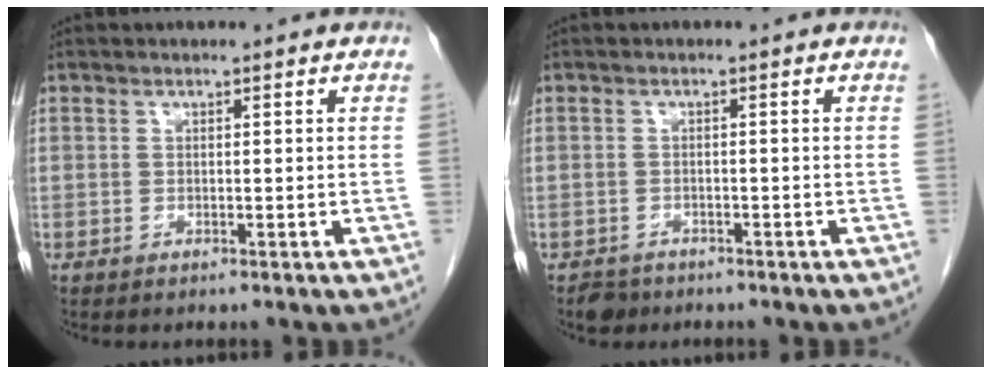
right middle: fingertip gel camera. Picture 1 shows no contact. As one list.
[{"total": 2.1, "force": [-1.6, 1.2, 0.4], "torque": [-0.011, 0.002, -0.024]}]